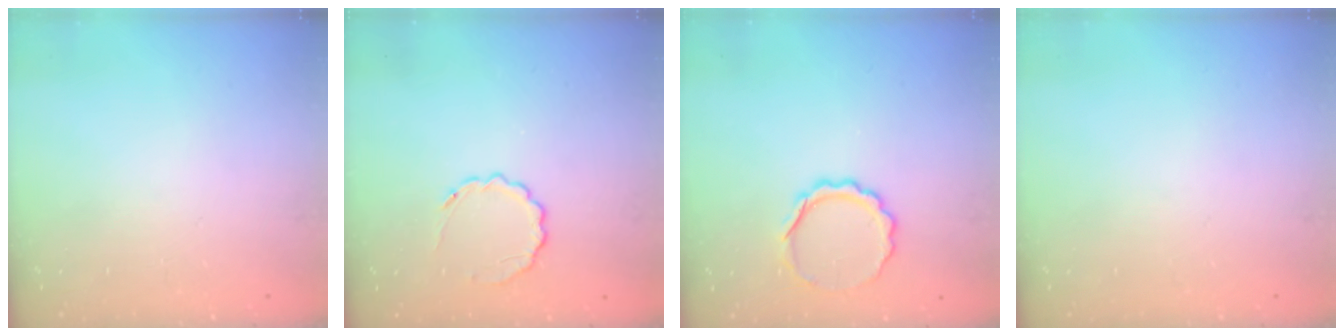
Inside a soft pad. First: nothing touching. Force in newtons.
{"total": 5.3, "press": 5.1, "slide": 1.5}
{"total": 7.3, "press": 7.3, "slide": 0.8}
{"total": 0.0}